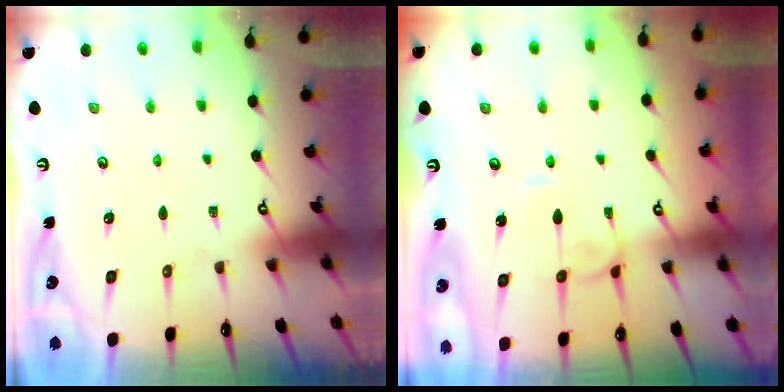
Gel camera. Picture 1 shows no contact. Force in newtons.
{"total": 1.9, "press": 1.9, "slide": 0.2}